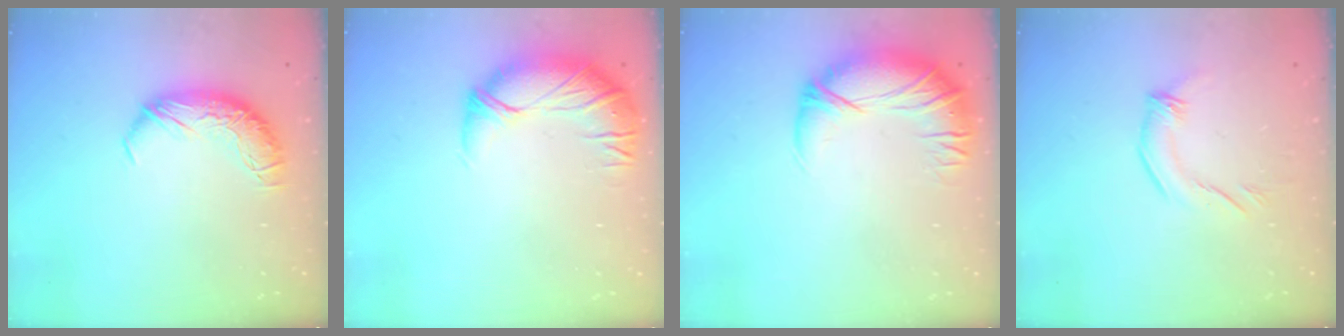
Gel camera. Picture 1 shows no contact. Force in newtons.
{"total": 2.9, "press": 0.7, "slide": 2.8}
{"total": 3.0, "press": 0.1, "slide": 3.0}
{"total": 2.3, "press": 2.3, "slide": 0.6}